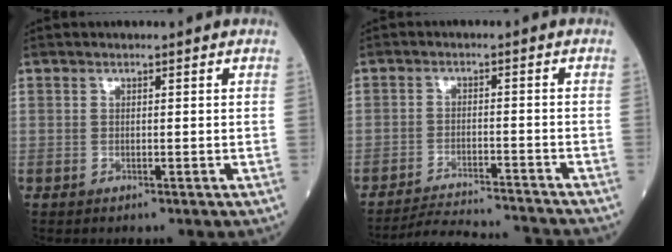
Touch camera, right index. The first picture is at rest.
{"total": 11.5, "force": [-11.4, -0.5, 2.0], "torque": [-0.030, -0.007, -0.171]}